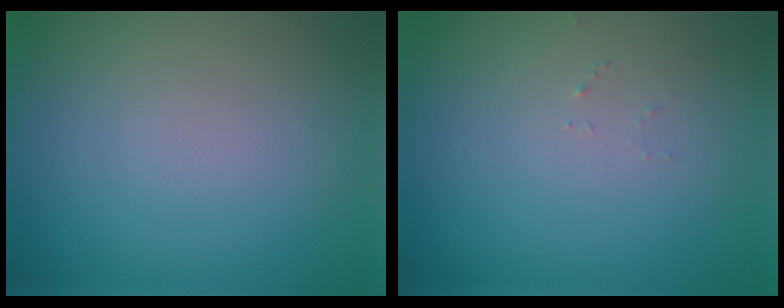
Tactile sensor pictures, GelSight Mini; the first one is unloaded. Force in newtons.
{"total": 0.7, "press": 0.7, "slide": 0.1}